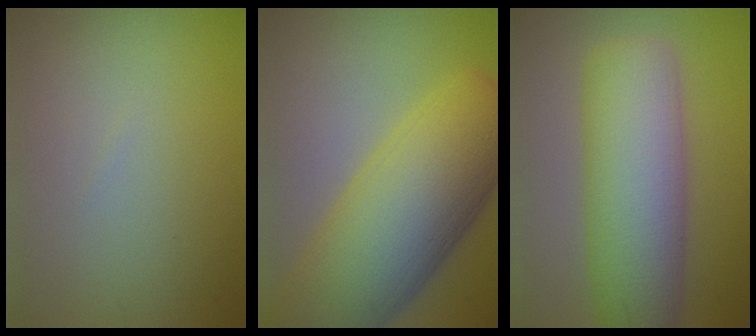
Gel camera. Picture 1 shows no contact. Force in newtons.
{"total": 13.7, "press": 13.7, "slide": 0.6}
{"total": 9.3, "press": 9.3, "slide": 0.6}